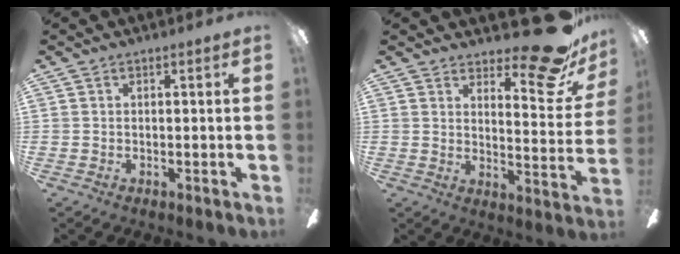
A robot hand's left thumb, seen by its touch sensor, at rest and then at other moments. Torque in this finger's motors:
{"motor_torque": [-0.09, -0.11, -0.23, -0.44, 0.00]}